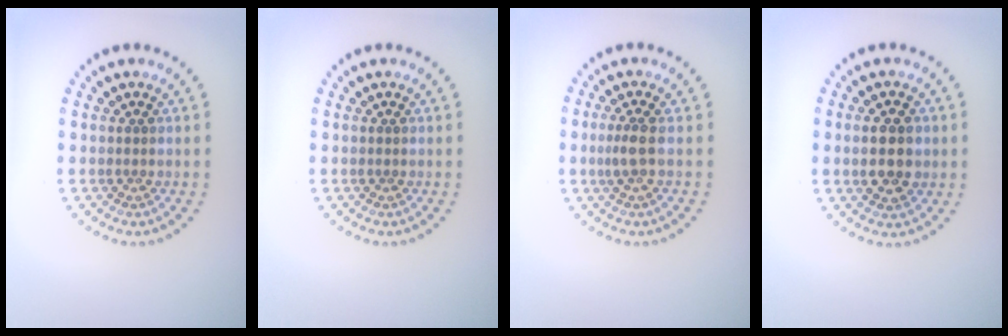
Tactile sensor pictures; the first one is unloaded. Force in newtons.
{"total": 0.0}
{"total": 1.8, "press": 1.5, "slide": 1.1}
{"total": 3.6, "press": 3.6, "slide": 0.0}